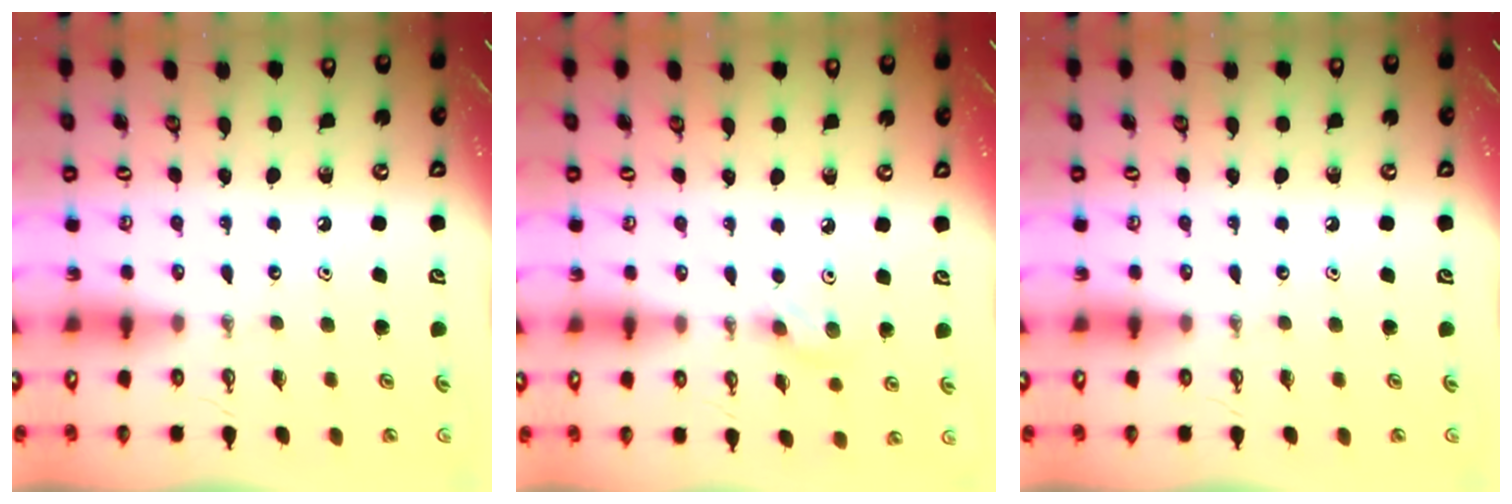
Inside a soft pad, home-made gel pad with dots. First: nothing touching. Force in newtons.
{"total": 7.0, "press": 6.4, "slide": 2.7}
{"total": 0.0}